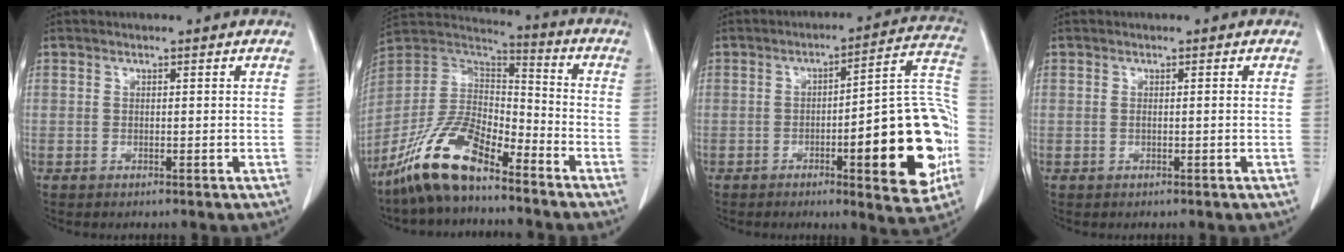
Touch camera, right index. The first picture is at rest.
{"total": 14.0, "force": [-10.1, 4.5, 8.6], "torque": [-0.173, 0.013, -0.192]}
{"total": 18.9, "force": [-4.8, 3.4, 18.0], "torque": [-0.182, 0.025, -0.058]}
{"total": 0.5, "force": [-0.1, -0.1, 0.5], "torque": [-0.011, 0.000, 0.000]}